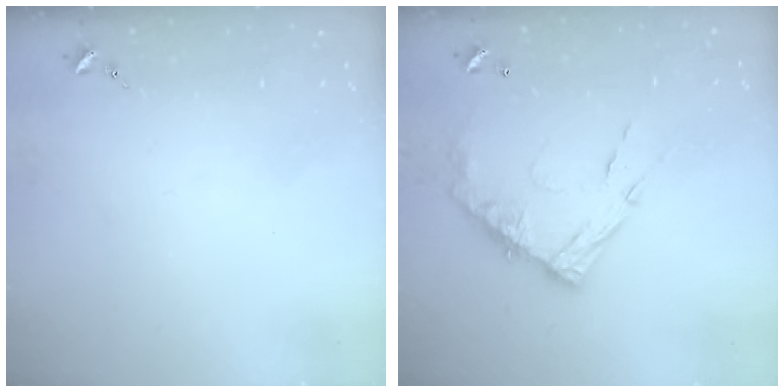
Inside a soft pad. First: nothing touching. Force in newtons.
{"total": 14.5, "press": 14.4, "slide": 1.3}